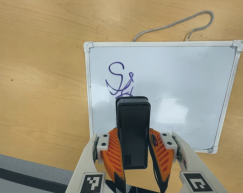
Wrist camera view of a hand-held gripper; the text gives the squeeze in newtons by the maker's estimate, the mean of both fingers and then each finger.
{"total": 8.9, "left": 7.4, "right": 10.4}